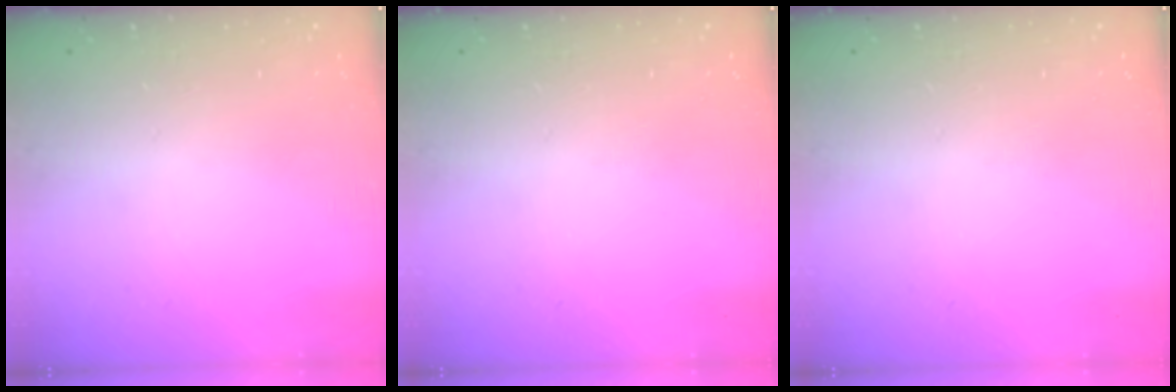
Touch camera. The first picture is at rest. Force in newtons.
{"total": 0.0}
{"total": 0.0}